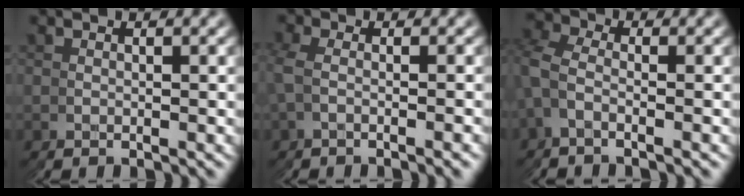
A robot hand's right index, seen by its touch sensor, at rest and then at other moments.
{"total": 1.2, "force": [0.1, -1.1, -0.5], "torque": [-0.003, 0.015, -0.006]}
{"total": 3.3, "force": [0.2, 3.3, 0.5], "torque": [-0.023, 0.021, -0.017]}